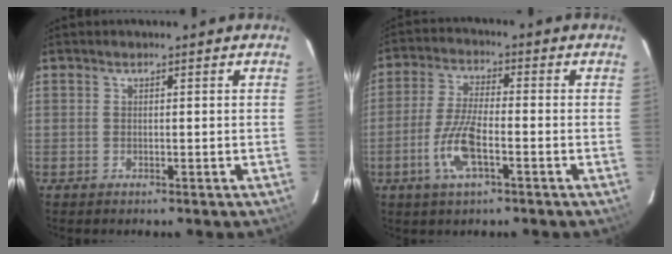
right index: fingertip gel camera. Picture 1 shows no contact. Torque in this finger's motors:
{"motor_torque": [-0.18, -0.09, 0.09, 0.02]}